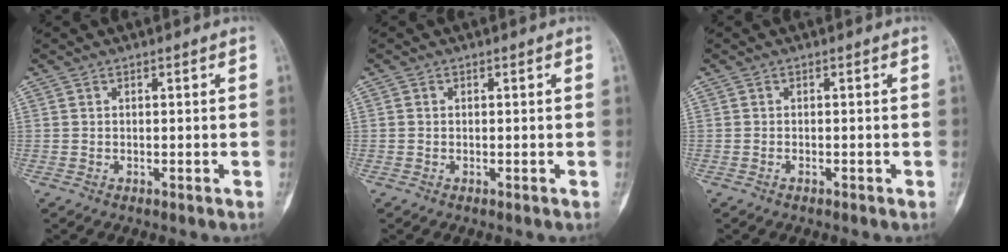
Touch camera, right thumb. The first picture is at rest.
{"total": 0.0}
{"total": 0.5, "force": [-0.3, 0.3, 0.3], "torque": [-0.008, 0.001, -0.007]}